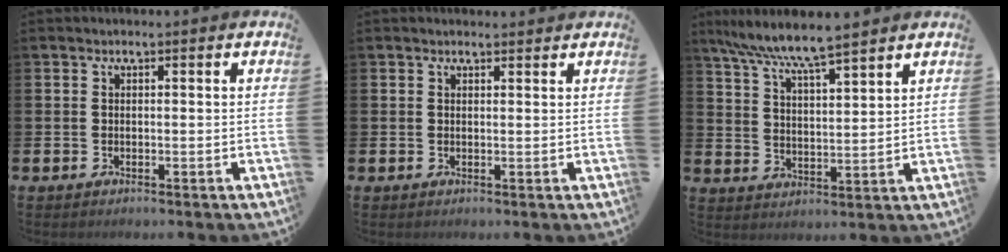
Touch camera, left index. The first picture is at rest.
{"total": 0.9, "force": [0.9, 0.2, 0.2], "torque": [0.005, -0.001, 0.014]}
{"total": 7.6, "force": [7.0, 0.2, 2.8], "torque": [-0.082, -0.033, 0.126]}